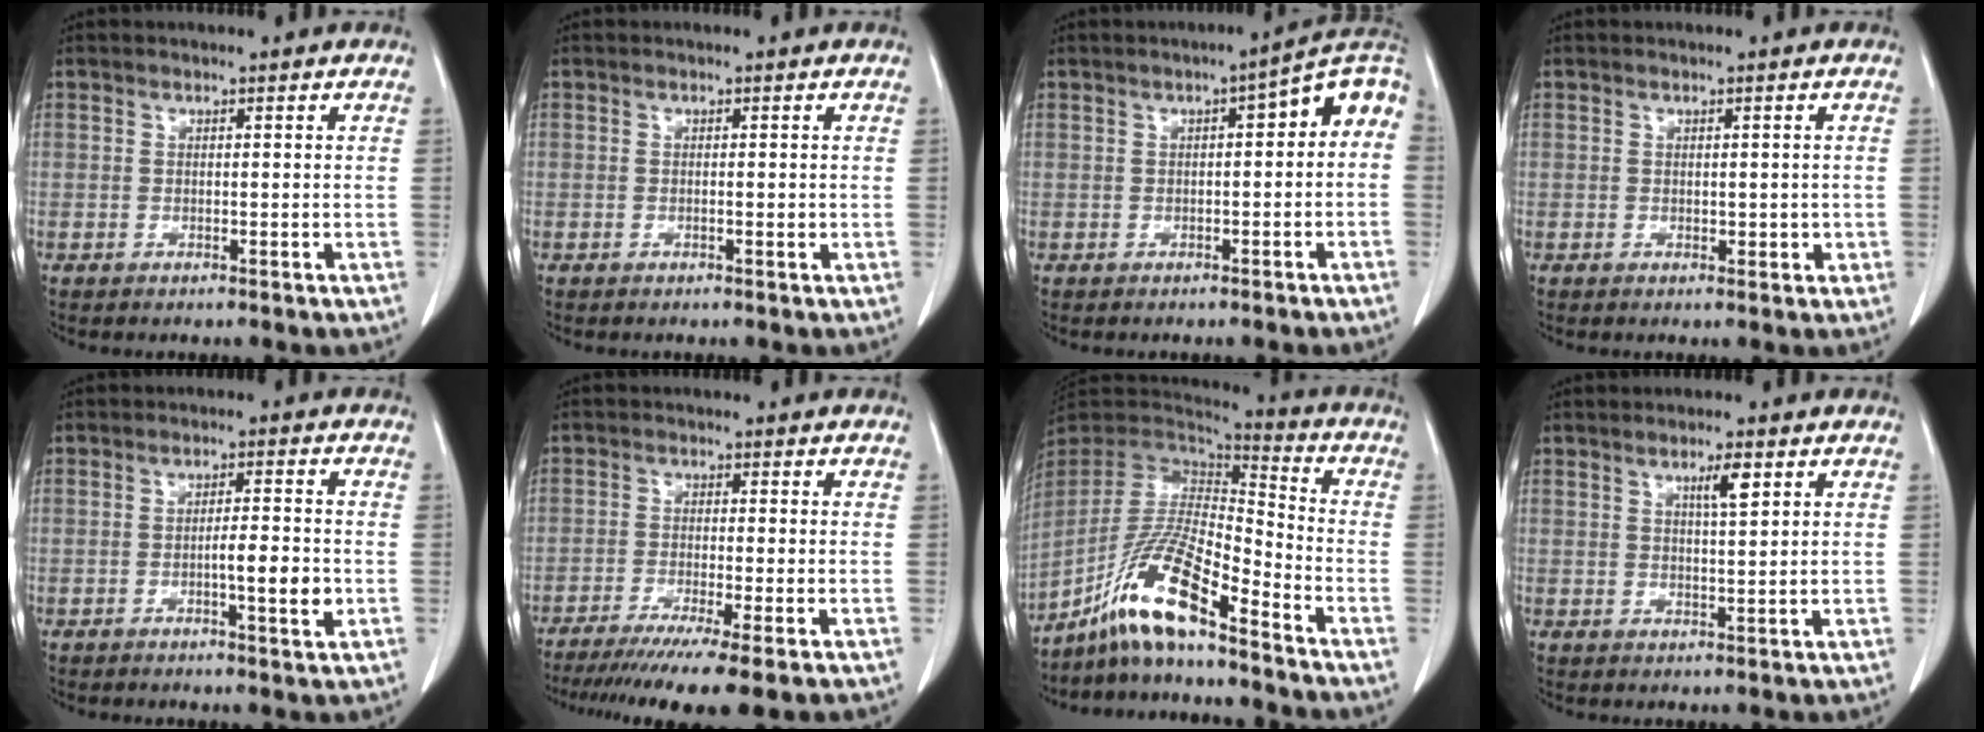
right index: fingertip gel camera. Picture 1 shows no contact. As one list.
[{"total": 0.6, "force": [-0.1, 0.1, 0.6], "torque": [-0.009, 0.000, -0.002]}, {"total": 7.2, "force": [0.8, 1.8, 7.0], "torque": [-0.093, 0.032, 0.003]}, {"total": 1.8, "force": [-0.1, 1.1, 1.4], "torque": [-0.016, 0.003, 0.003]}, {"total": 5.1, "force": [-1.3, 0.6, 4.9], "torque": [-0.076, -0.002, -0.018]}, {"total": 13.2, "force": [-10.1, -0.4, 8.5], "torque": [-0.124, -0.037, -0.156]}, {"total": 14.1, "force": [-9.7, 1.3, 10.1], "torque": [-0.200, -0.002, -0.182]}, {"total": 3.2, "force": [1.6, 0.2, 2.8], "torque": [-0.048, -0.002, 0.026]}]